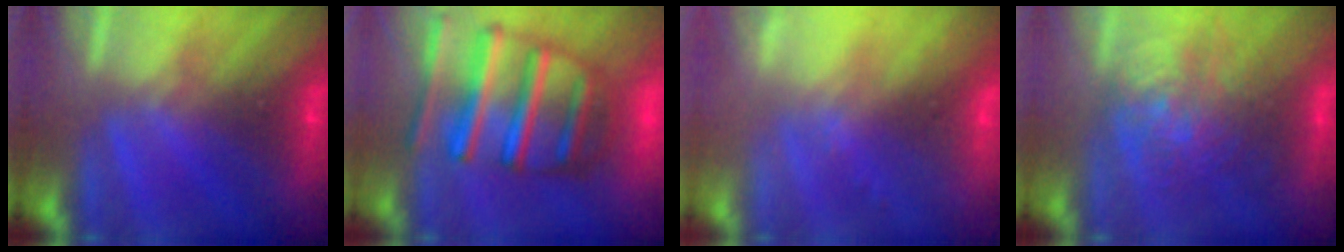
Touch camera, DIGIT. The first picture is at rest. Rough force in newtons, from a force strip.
{"total": 7.9}
{"total": 2.4}
{"total": 3.7}